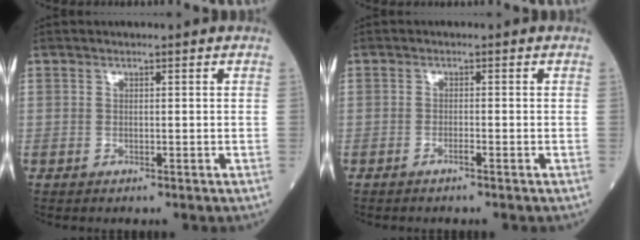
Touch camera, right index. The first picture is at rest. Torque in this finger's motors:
{"motor_torque": [-0.24, -0.07, -0.02, -0.01]}